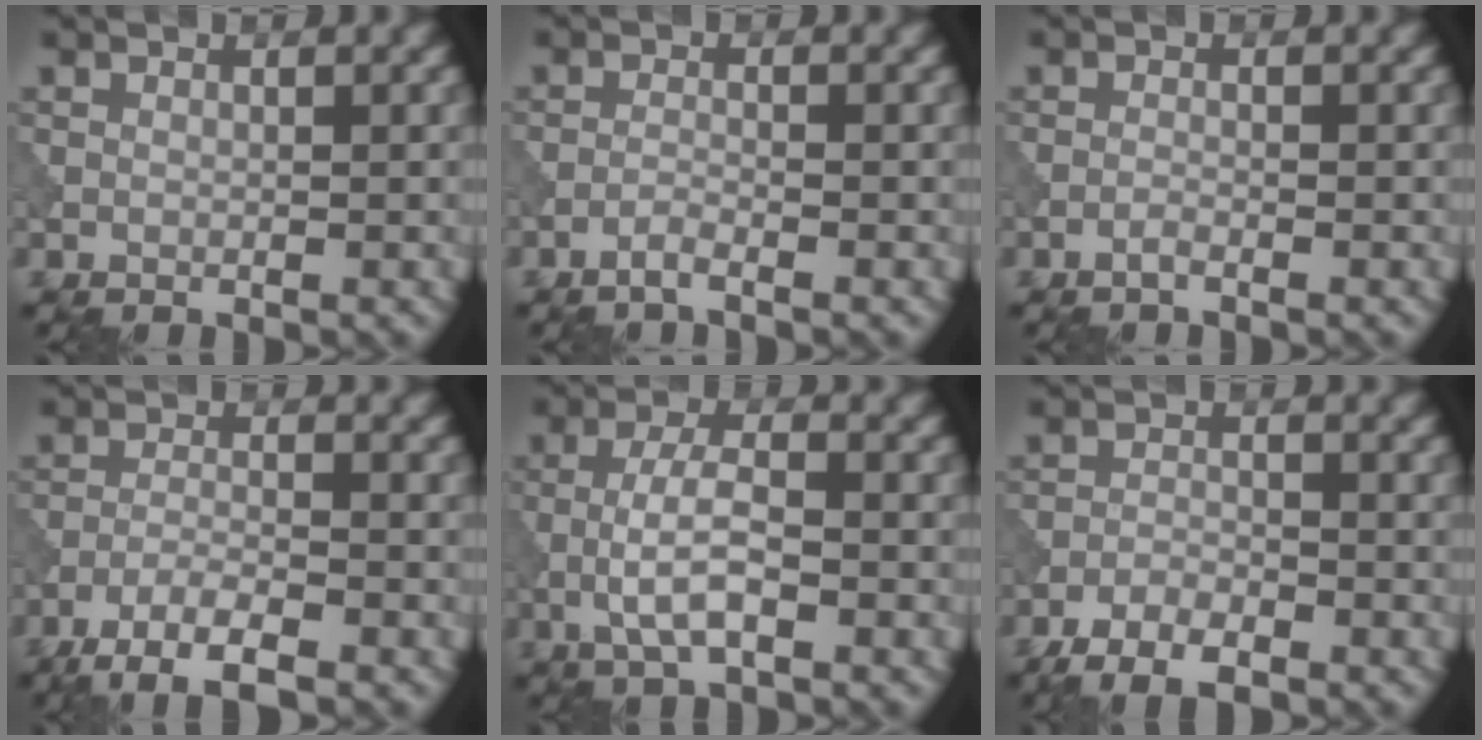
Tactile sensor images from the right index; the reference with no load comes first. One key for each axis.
{"total": 1.2, "fx": -1.0, "fy": 0.1, "fz": 0.8, "tx": -0.013, "ty": 0.004, "tz": -0.025}
{"total": 0.8, "fx": -0.6, "fy": 0.1, "fz": 0.5, "tx": -0.010, "ty": 0.003, "tz": -0.015}
{"total": 4.2, "fx": -3.0, "fy": 0.7, "fz": 2.8, "tx": -0.056, "ty": -0.003, "tz": -0.063}
{"total": 4.0, "fx": -1.3, "fy": 1.2, "fz": 3.7, "tx": -0.073, "ty": 0.005, "tz": -0.030}
{"total": 4.1, "fx": -3.1, "fy": 1.3, "fz": 2.4, "tx": -0.042, "ty": -0.002, "tz": -0.061}